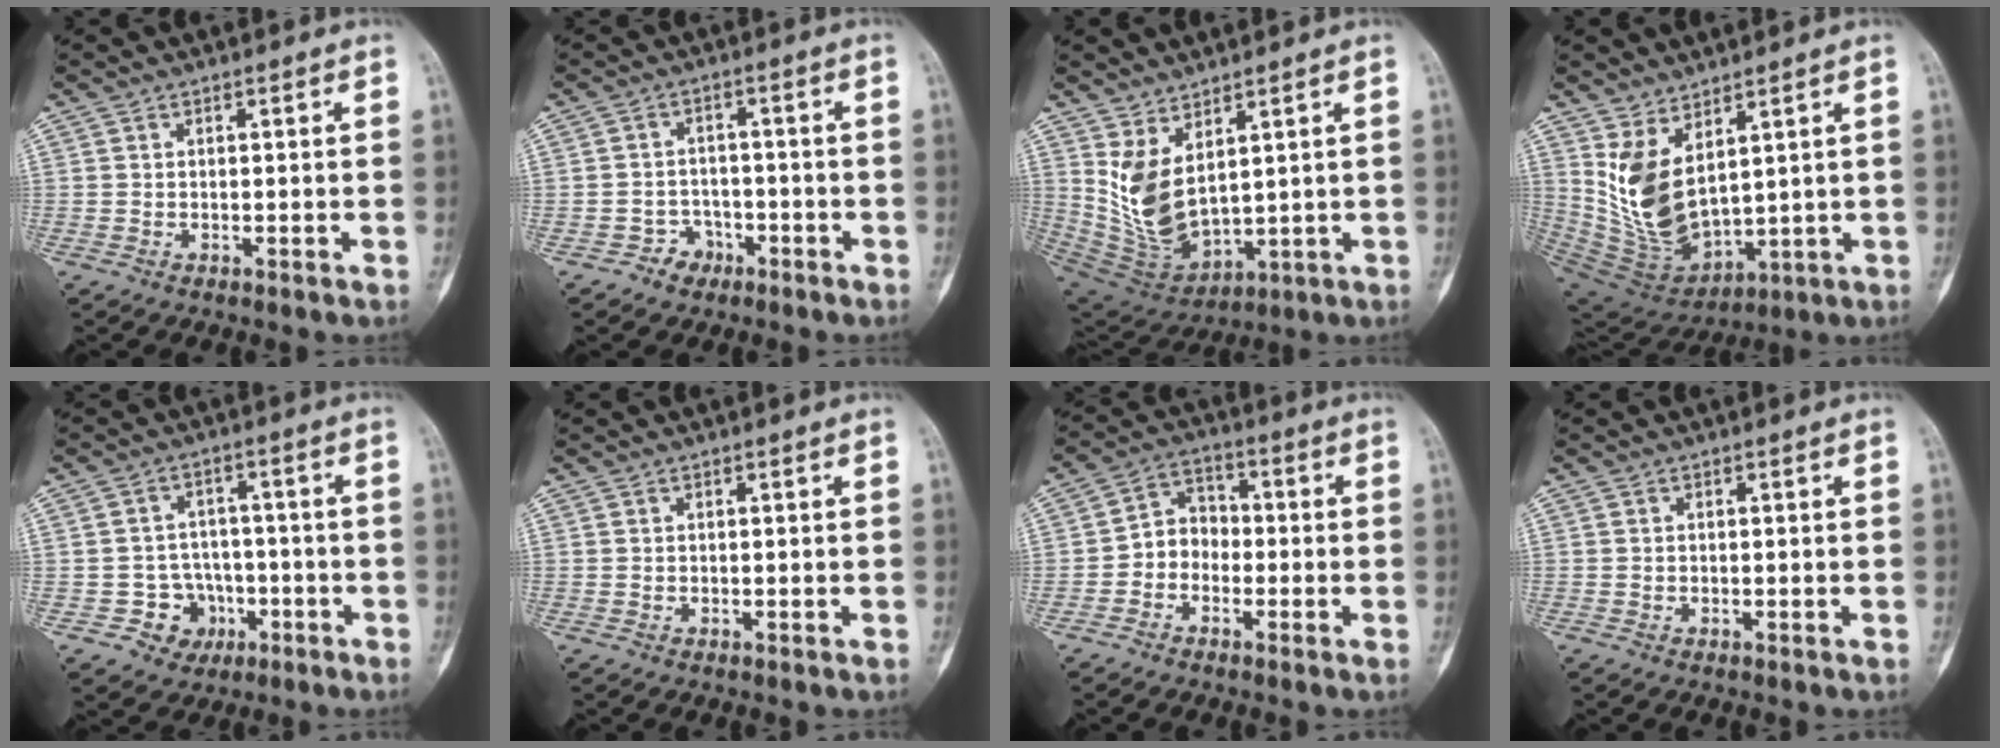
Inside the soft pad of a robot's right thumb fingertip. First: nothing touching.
{"total": 3.7, "force": [-2.2, 2.9, 0.4], "torque": [0.018, 0.025, -0.035]}
{"total": 11.3, "force": [4.2, 5.4, 9.0], "torque": [-0.161, -0.040, 0.108]}
{"total": 13.1, "force": [4.9, 6.7, 10.2], "torque": [-0.180, -0.044, 0.126]}
{"total": 6.6, "force": [-2.5, 6.0, 1.3], "torque": [0.024, 0.024, -0.033]}
{"total": 0.0}
{"total": 5.7, "force": [-1.8, 4.8, 2.6], "torque": [-0.016, 0.030, -0.048]}
{"total": 0.0}